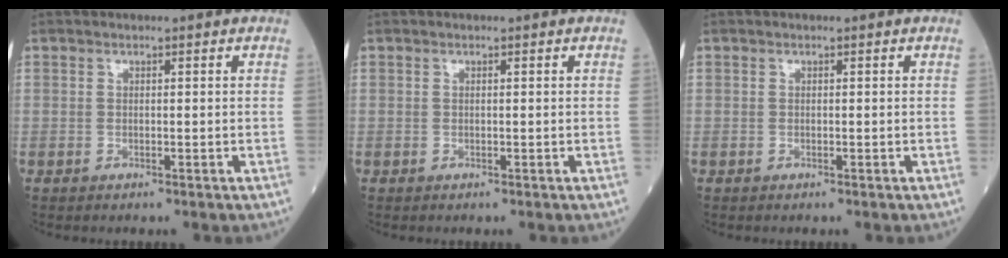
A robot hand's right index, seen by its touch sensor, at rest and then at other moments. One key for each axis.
{"total": 0.0}
{"total": 0.0}